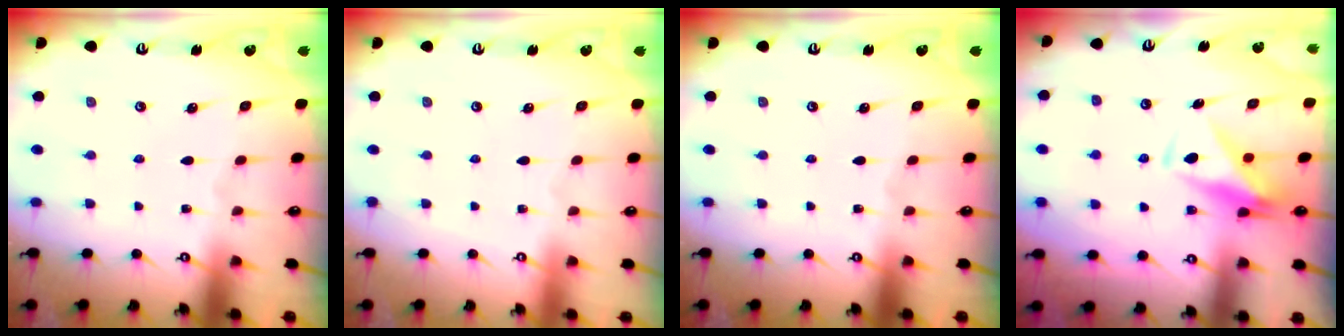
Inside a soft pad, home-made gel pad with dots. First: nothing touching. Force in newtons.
{"total": 3.9, "press": 3.9, "slide": 0.1}
{"total": 0.0}
{"total": 8.5, "press": 8.4, "slide": 0.8}